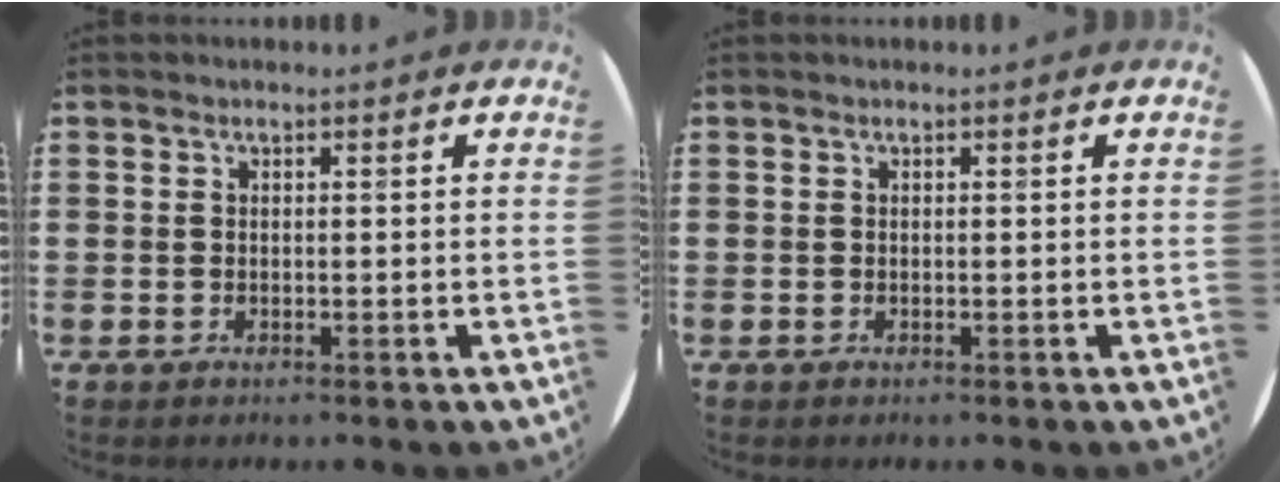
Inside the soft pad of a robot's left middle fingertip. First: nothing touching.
{"total": 0.0}